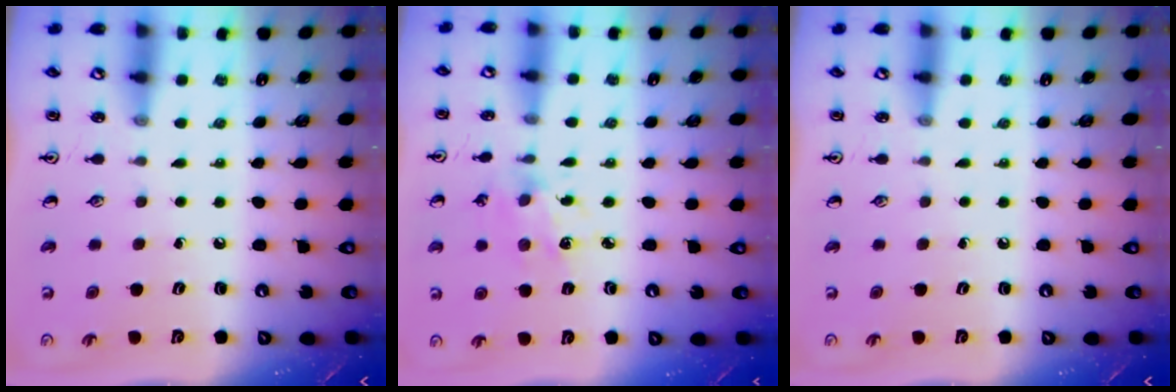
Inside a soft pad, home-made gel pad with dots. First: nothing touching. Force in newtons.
{"total": 3.6, "press": 3.6, "slide": 0.4}
{"total": 0.0}